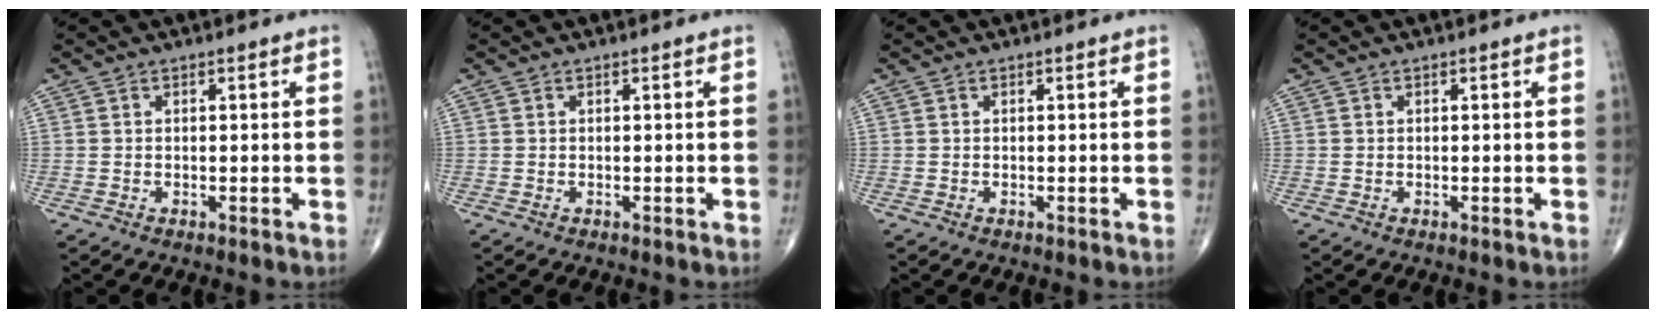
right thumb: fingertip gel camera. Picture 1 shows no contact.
{"total": 0.0}
{"total": 0.0}
{"total": 0.0}